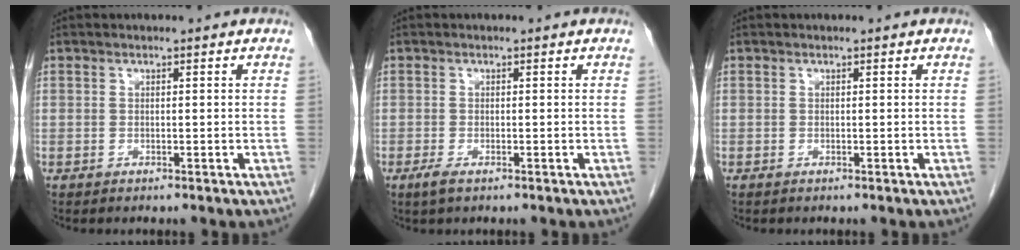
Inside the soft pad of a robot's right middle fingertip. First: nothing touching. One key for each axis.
{"total": 1.7, "fx": -1.0, "fy": 0.5, "fz": 1.3, "tx": -0.032, "ty": -0.004, "tz": -0.018}
{"total": 0.0}